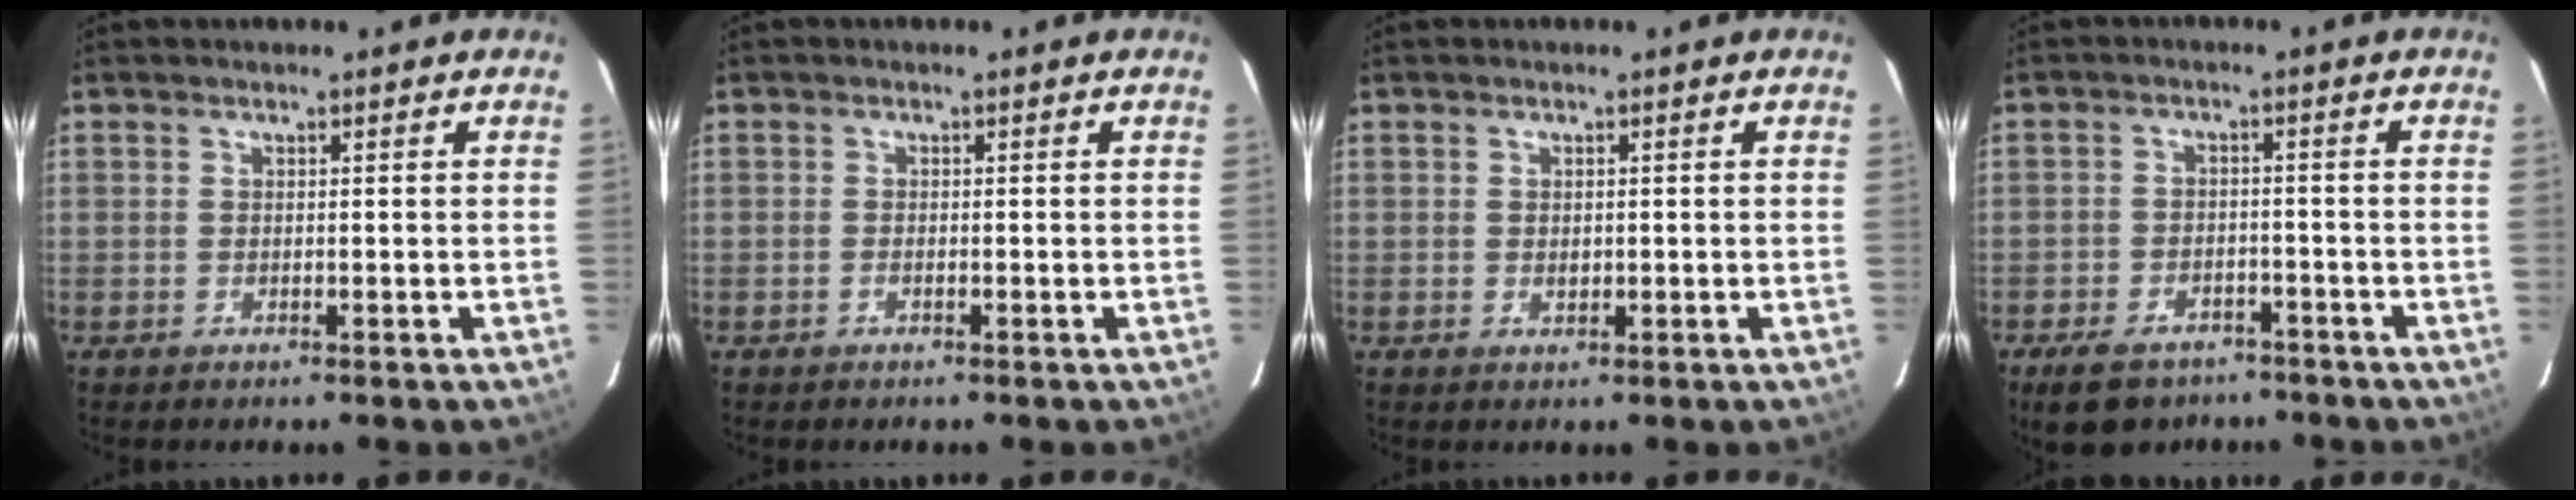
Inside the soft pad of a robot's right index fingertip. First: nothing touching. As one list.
[{"total": 0.6, "force": [-0.3, 0.2, 0.4], "torque": [-0.010, 0.001, -0.008]}, {"total": 1.2, "force": [0.0, 1.0, 0.8], "torque": [-0.011, 0.000, 0.002]}, {"total": 9.7, "force": [-7.0, 5.4, 3.9], "torque": [-0.101, 0.005, -0.104]}]